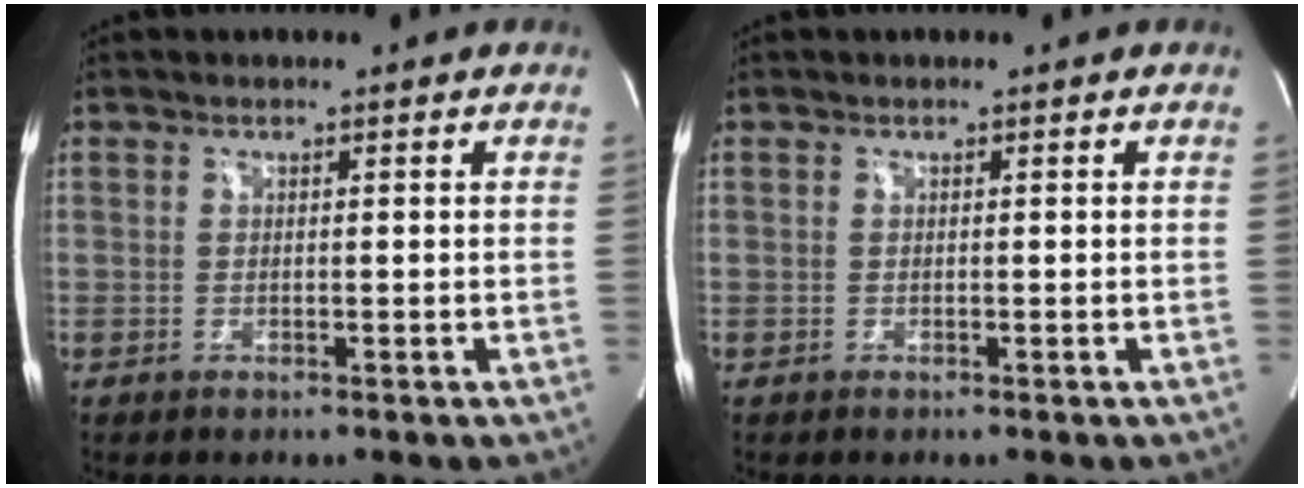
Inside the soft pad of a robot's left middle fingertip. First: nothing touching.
{"total": 0.0}